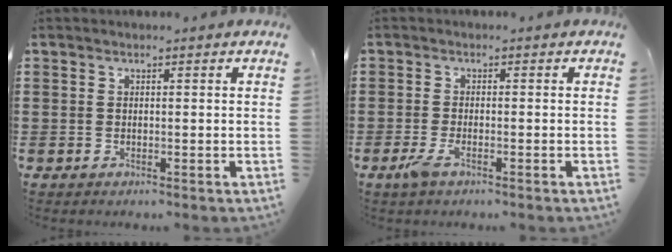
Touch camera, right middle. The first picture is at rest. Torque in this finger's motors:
{"motor_torque": [0.68, -0.33, 0.03, 0.05]}